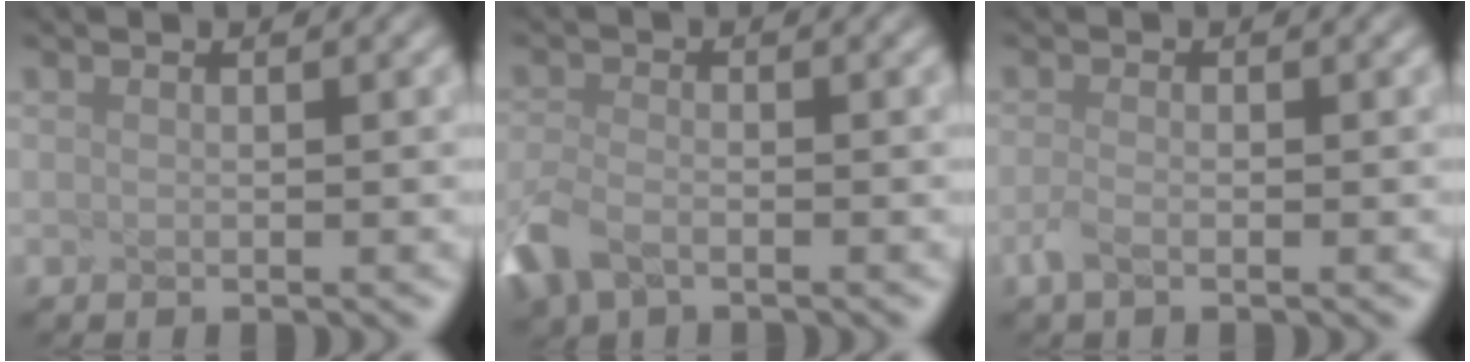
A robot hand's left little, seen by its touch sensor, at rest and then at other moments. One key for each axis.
{"total": 3.1, "fx": -3.0, "fy": 0.1, "fz": 1.0, "tx": -0.070, "ty": -0.011, "tz": -0.026}
{"total": 1.9, "fx": -1.7, "fy": -0.7, "fz": 0.2, "tx": -0.038, "ty": -0.003, "tz": 0.004}